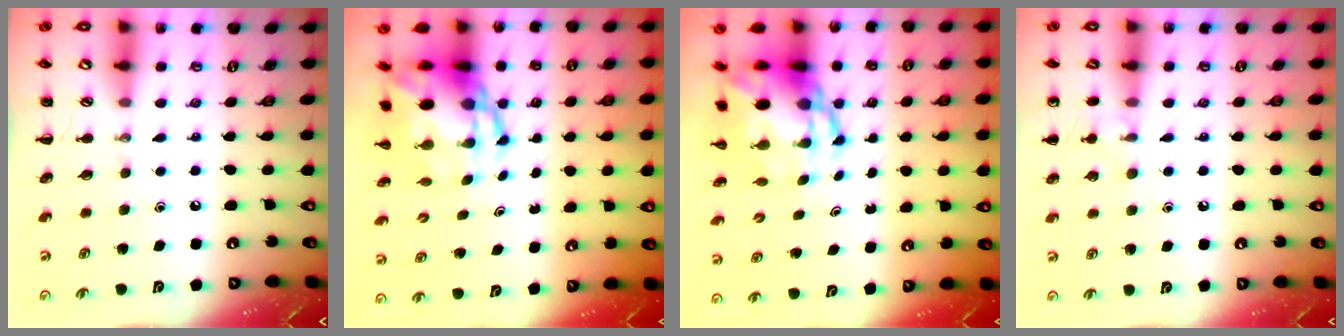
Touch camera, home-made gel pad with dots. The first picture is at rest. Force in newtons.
{"total": 7.8, "press": 7.6, "slide": 1.8}
{"total": 7.8, "press": 7.6, "slide": 1.8}
{"total": 7.4, "press": 7.0, "slide": 2.3}